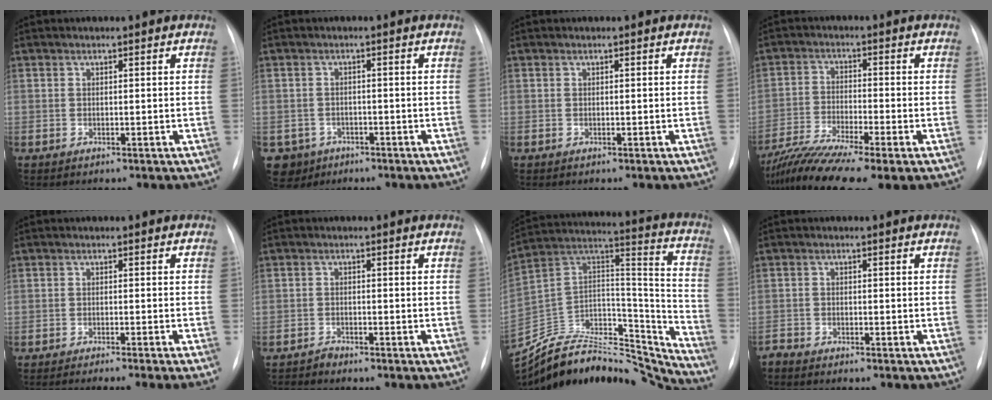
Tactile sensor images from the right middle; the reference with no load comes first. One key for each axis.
{"total": 4.5, "fx": -2.5, "fy": 3.8, "fz": 0.0, "tx": -0.001, "ty": 0.005, "tz": -0.039}
{"total": 0.0}
{"total": 12.7, "fx": -9.5, "fy": 0.9, "fz": 8.4, "tx": -0.162, "ty": -0.026, "tz": -0.163}
{"total": 9.7, "fx": -8.3, "fy": -1.5, "fz": 4.9, "tx": -0.042, "ty": -0.023, "tz": -0.113}
{"total": 1.3, "fx": -1.3, "fy": 0.1, "fz": 0.0, "tx": 0.001, "ty": -0.002, "tz": -0.021}
{"total": 31.4, "fx": -29.4, "fy": 5.9, "fz": 9.3, "tx": -0.168, "ty": 0.009, "tz": -0.457}
{"total": 1.9, "fx": -1.9, "fy": 0.0, "fz": 0.0, "tx": 0.001, "ty": -0.007, "tz": -0.034}